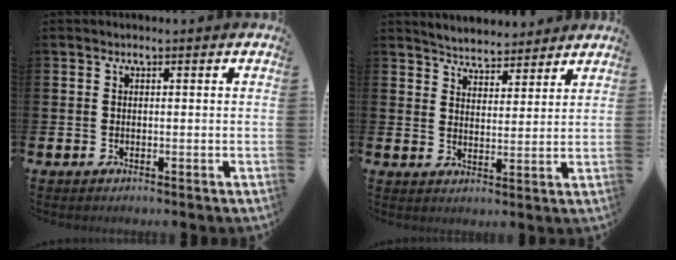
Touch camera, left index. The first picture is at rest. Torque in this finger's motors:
{"motor_torque": [0.03, -0.19, 0.35, 0.10]}